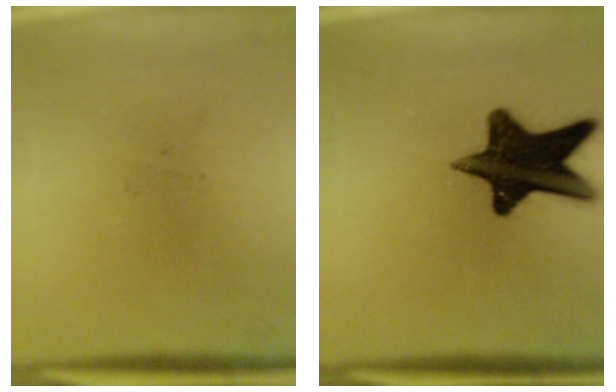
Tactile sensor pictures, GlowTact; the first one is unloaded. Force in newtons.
{"total": 15.8}